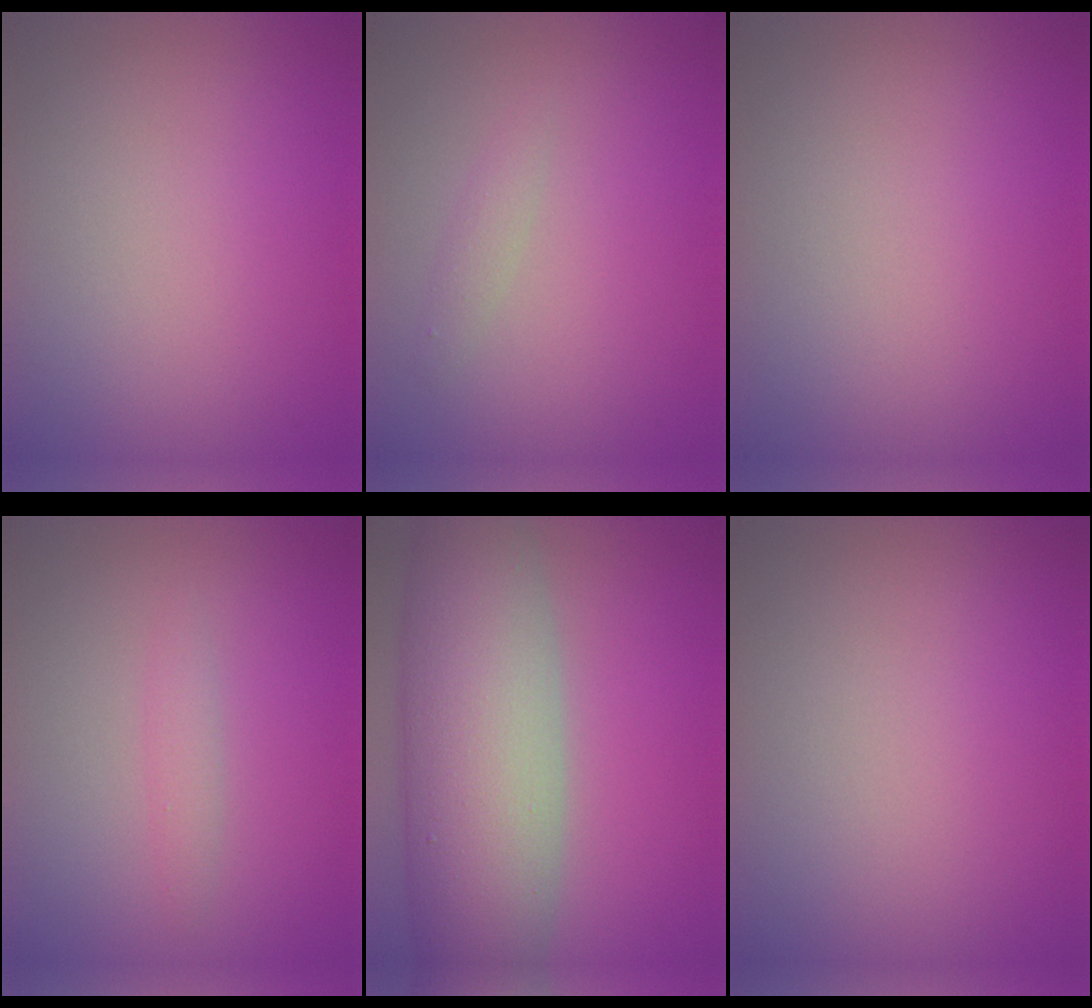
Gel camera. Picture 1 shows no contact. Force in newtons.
{"total": 1.1, "press": 1.1, "slide": 0.0}
{"total": 0.0}
{"total": 1.2, "press": 1.2, "slide": 0.0}
{"total": 13.1, "press": 13.1, "slide": 0.7}
{"total": 0.0}